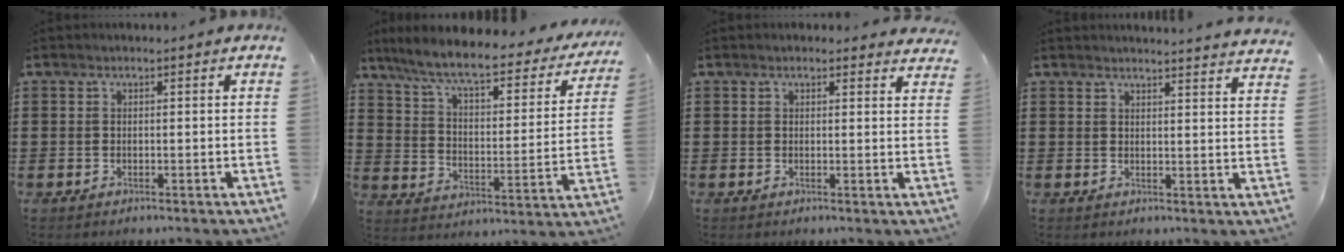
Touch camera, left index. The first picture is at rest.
{"total": 7.6, "force": [6.2, 0.9, 4.2], "torque": [-0.106, -0.039, 0.103]}
{"total": 1.4, "force": [1.3, 0.5, 0.2], "torque": [-0.008, 0.003, 0.025]}
{"total": 3.0, "force": [2.9, -0.8, 0.2], "torque": [-0.004, -0.020, 0.052]}